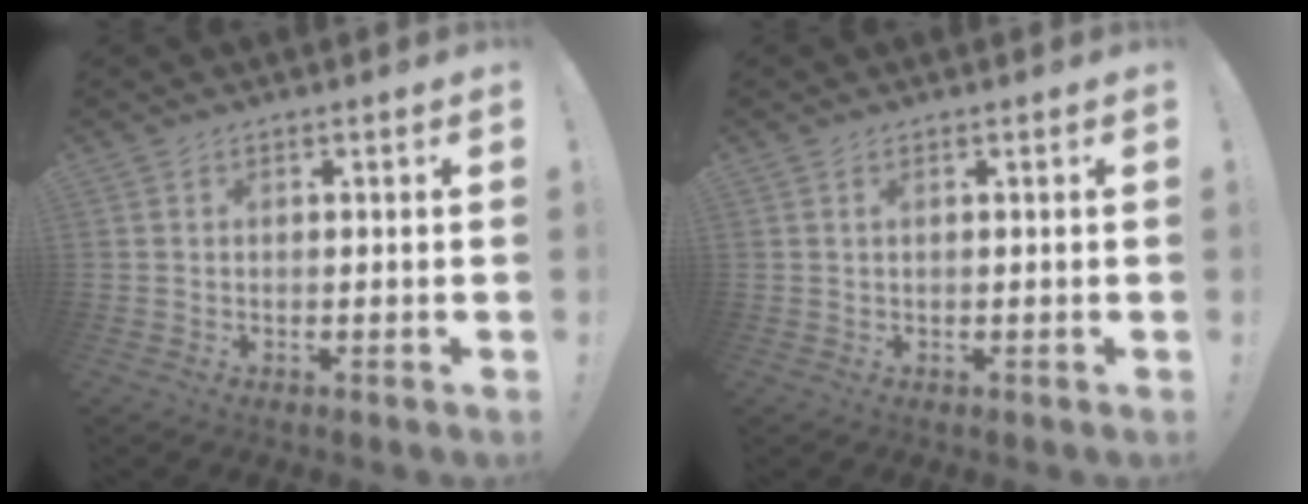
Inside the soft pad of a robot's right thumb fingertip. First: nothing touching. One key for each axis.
{"total": 0.8, "fx": 0.4, "fy": -0.2, "fz": 0.7, "tx": -0.012, "ty": -0.001, "tz": 0.006}